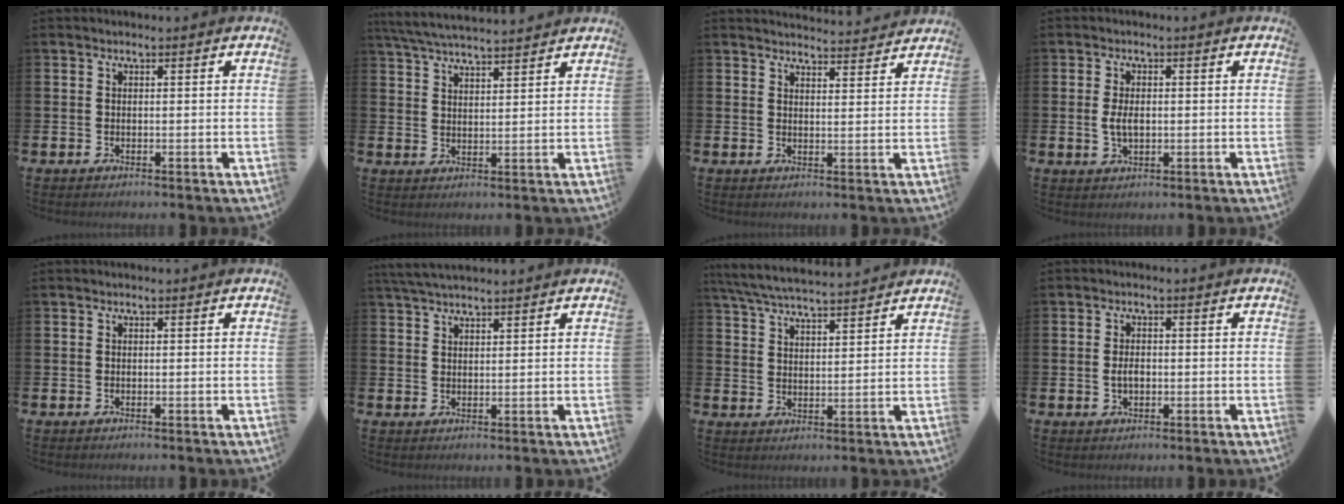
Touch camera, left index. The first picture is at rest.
{"total": 5.4, "force": [5.2, 0.3, 1.2], "torque": [-0.039, -0.023, 0.095]}
{"total": 3.7, "force": [3.7, 0.1, 0.0], "torque": [0.008, -0.031, 0.064]}
{"total": 3.0, "force": [0.0, 1.7, 2.5], "torque": [-0.037, 0.002, -0.004]}
{"total": 0.0}
{"total": 3.6, "force": [3.3, 0.6, 1.2], "torque": [-0.024, -0.009, 0.060]}
{"total": 6.1, "force": [5.9, 0.3, 1.4], "torque": [-0.047, -0.030, 0.106]}
{"total": 2.0, "force": [-0.1, 1.2, 1.6], "torque": [-0.019, 0.002, -0.007]}